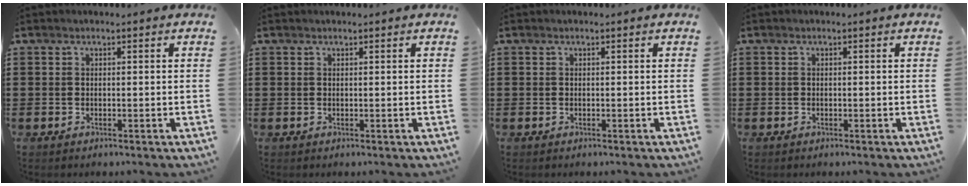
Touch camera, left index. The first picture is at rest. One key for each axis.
{"total": 0.0}
{"total": 0.0}
{"total": 0.0}